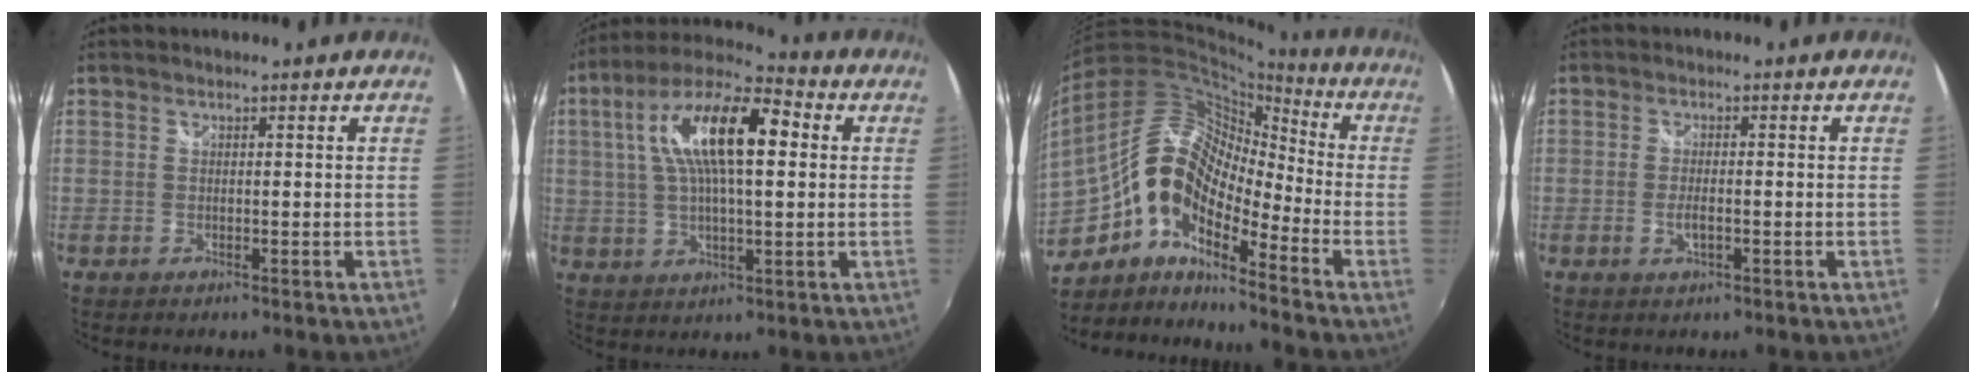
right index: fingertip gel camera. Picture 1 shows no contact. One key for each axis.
{"total": 17.2, "fx": 4.0, "fy": 5.9, "fz": 15.6, "tx": -0.283, "ty": 0.027, "tz": 0.057}
{"total": 15.5, "fx": -6.1, "fy": 7.6, "fz": 12.0, "tx": -0.208, "ty": 0.010, "tz": -0.130}
{"total": 2.7, "fx": -0.9, "fy": 0.9, "fz": 2.4, "tx": -0.047, "ty": -0.004, "tz": -0.015}